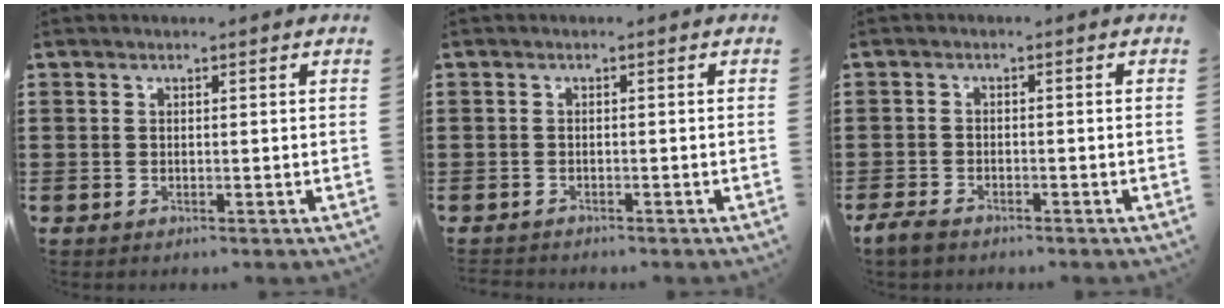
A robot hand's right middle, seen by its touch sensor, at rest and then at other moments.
{"total": 1.0, "force": [-0.9, 0.3, -0.2], "torque": [0.001, 0.004, -0.022]}
{"total": 2.5, "force": [-1.9, 1.1, 1.1], "torque": [-0.036, 0.001, -0.043]}